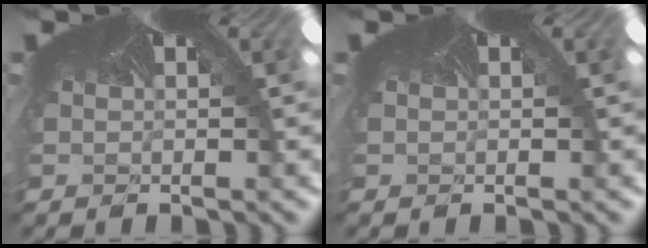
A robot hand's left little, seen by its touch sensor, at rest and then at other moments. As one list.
[{"total": 0.0}]